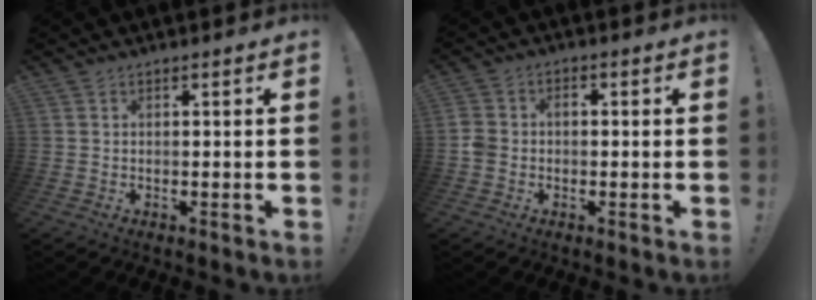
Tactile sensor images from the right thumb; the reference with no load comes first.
{"total": 3.9, "force": [-1.5, 3.0, 2.0], "torque": [-0.050, 0.010, -0.030]}